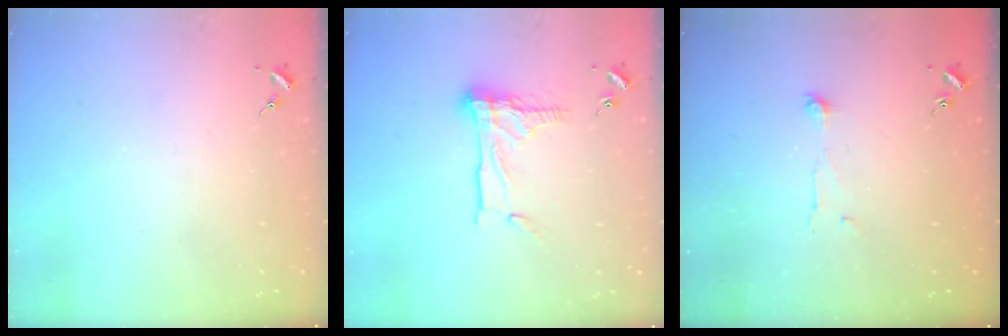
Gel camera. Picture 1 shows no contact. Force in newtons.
{"total": 15.0, "press": 14.9, "slide": 1.3}
{"total": 4.8, "press": 4.8, "slide": 0.4}